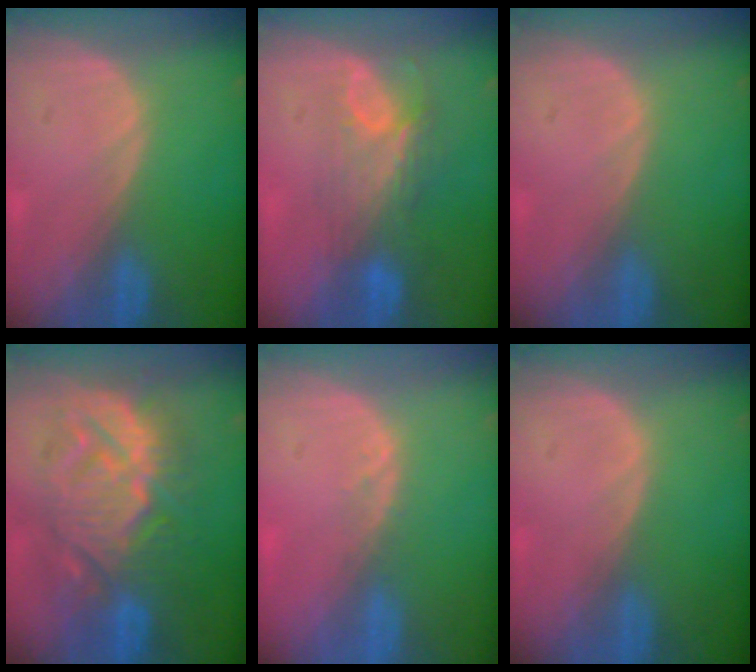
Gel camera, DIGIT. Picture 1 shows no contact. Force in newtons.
{"total": 7.5, "press": 6.6, "slide": 3.7}
{"total": 0.0}
{"total": 12.0, "press": 11.9, "slide": 1.0}
{"total": 1.3, "press": 1.2, "slide": 0.6}
{"total": 0.0}